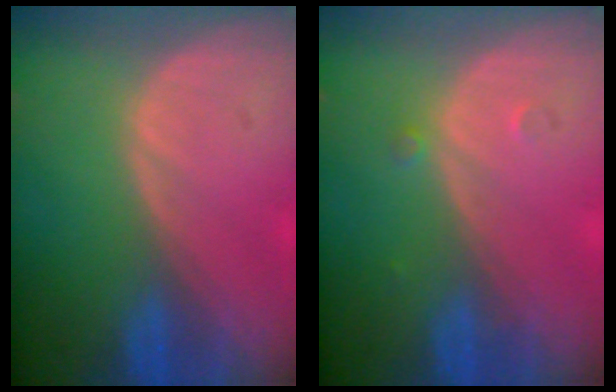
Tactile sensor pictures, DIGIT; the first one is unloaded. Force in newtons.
{"total": 0.8, "press": 0.8, "slide": 0.1}